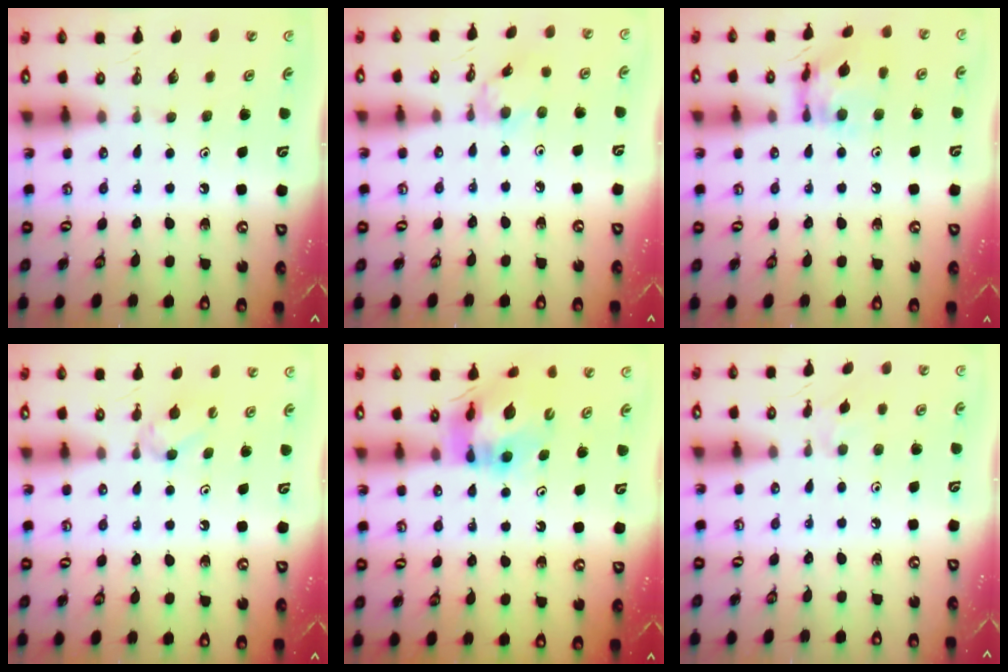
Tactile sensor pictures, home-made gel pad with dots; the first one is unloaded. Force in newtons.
{"total": 2.1, "press": 2.1, "slide": 0.2}
{"total": 13.8, "press": 13.8, "slide": 1.2}
{"total": 4.3, "press": 4.3, "slide": 0.7}
{"total": 13.2, "press": 13.1, "slide": 1.4}
{"total": 2.9, "press": 2.8, "slide": 0.6}